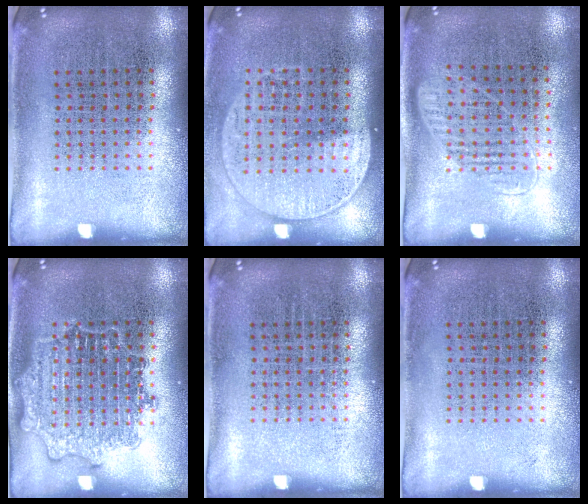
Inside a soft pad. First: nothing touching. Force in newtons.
{"total": 1.5, "press": 1.4, "slide": 0.6}
{"total": 1.2, "press": 1.0, "slide": 0.7}
{"total": 3.0, "press": 3.0, "slide": 0.4}
{"total": 0.0}
{"total": 0.0}